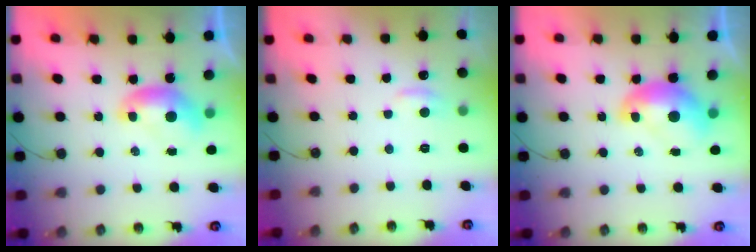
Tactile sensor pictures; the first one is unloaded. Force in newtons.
{"total": 1.0, "press": 0.7, "slide": 0.7}
{"total": 2.6, "press": 2.5, "slide": 0.7}